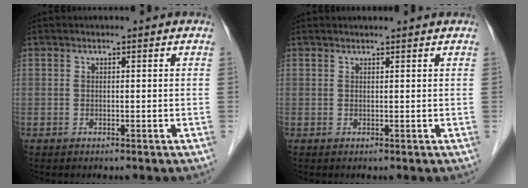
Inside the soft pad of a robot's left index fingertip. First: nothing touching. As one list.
[{"total": 2.1, "force": [2.0, 0.0, 0.6], "torque": [-0.008, 0.012, 0.026]}]